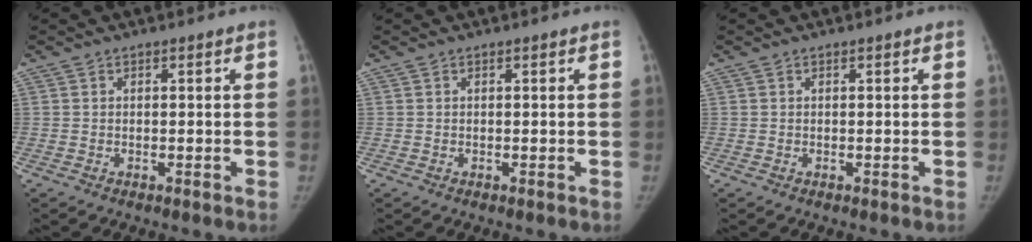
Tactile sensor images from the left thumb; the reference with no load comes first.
{"total": 0.0}
{"total": 0.0}